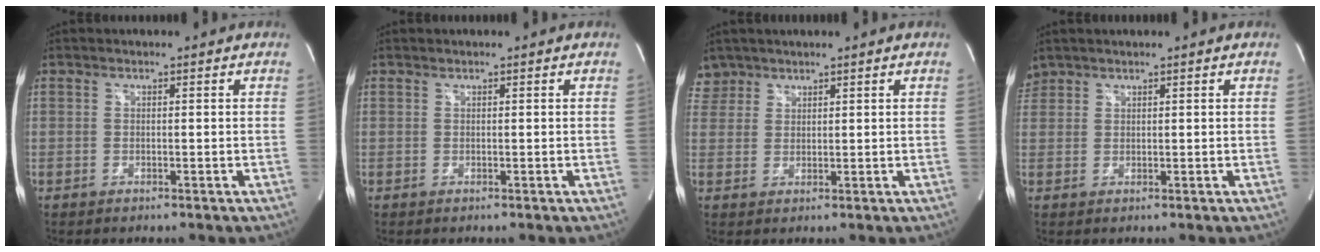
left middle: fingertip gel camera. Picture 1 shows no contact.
{"total": 0.0}
{"total": 3.2, "force": [2.6, 1.7, -0.5], "torque": [0.014, 0.009, 0.052]}
{"total": 2.0, "force": [1.8, 0.8, -0.1], "torque": [-0.003, 0.015, 0.039]}